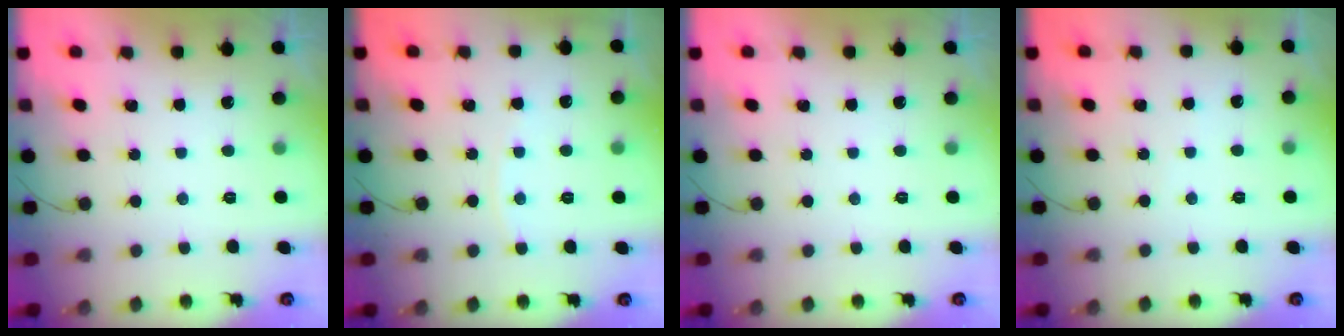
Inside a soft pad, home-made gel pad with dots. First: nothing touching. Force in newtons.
{"total": 2.9, "press": 2.8, "slide": 0.4}
{"total": 0.0}
{"total": 3.0, "press": 3.0, "slide": 0.4}